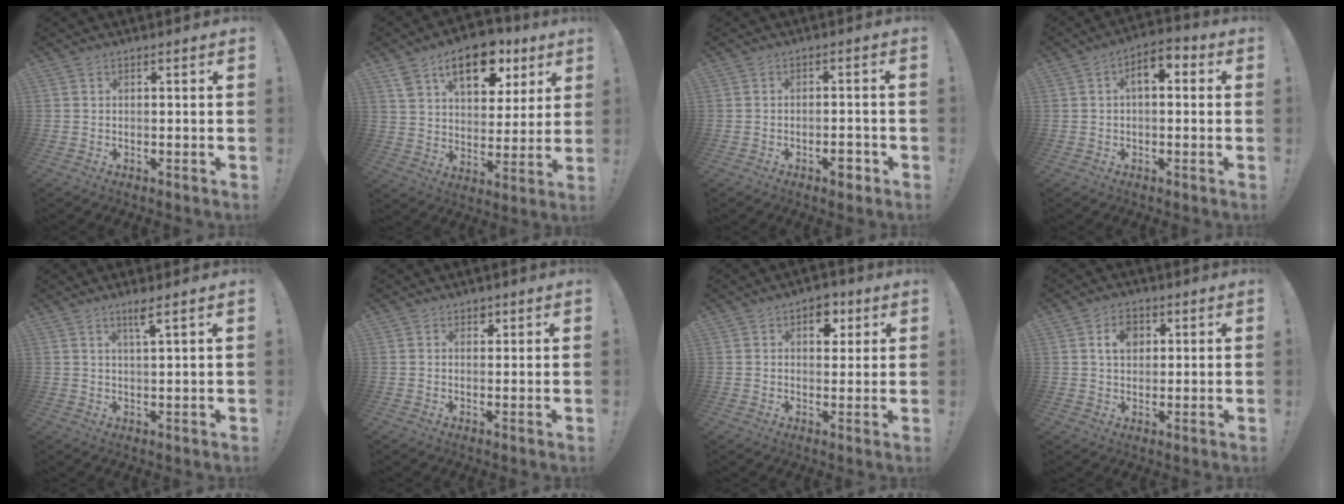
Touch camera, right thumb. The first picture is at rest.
{"total": 16.8, "force": [10.0, 9.1, 10.1], "torque": [-0.153, -0.043, 0.175]}
{"total": 2.0, "force": [-1.4, 0.5, 1.3], "torque": [-0.009, 0.003, -0.025]}
{"total": 6.1, "force": [1.0, 3.3, 5.1], "torque": [-0.072, 0.001, 0.013]}
{"total": 3.8, "force": [2.3, -0.3, 3.0], "torque": [-0.051, -0.005, 0.034]}
{"total": 1.9, "force": [1.3, 1.4, 0.4], "torque": [0.009, -0.010, 0.019]}
{"total": 6.4, "force": [2.8, 4.8, 3.3], "torque": [-0.025, -0.008, 0.045]}
{"total": 6.2, "force": [2.1, 4.5, 3.8], "torque": [-0.052, 0.002, 0.035]}